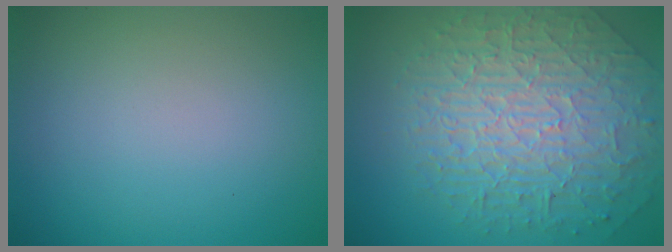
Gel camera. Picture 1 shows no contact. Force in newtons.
{"total": 9.9, "press": 6.5, "slide": 7.5}